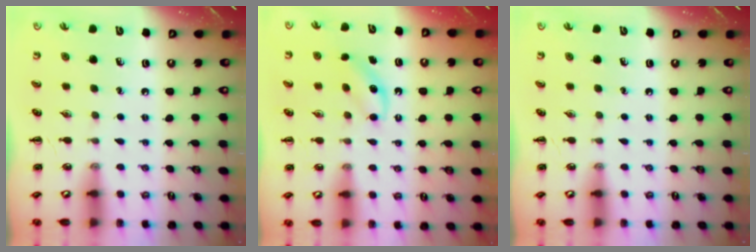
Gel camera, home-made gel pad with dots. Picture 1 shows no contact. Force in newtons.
{"total": 4.6, "press": 4.4, "slide": 1.5}
{"total": 0.0}